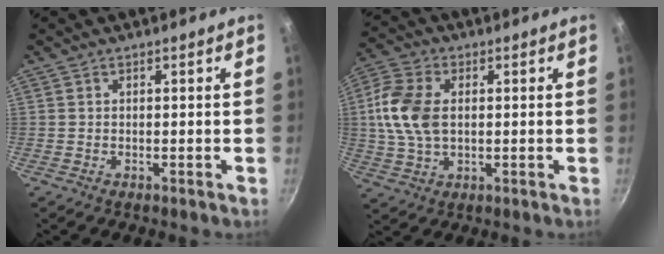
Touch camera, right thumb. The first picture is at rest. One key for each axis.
{"total": 11.1, "fx": 1.0, "fy": 7.1, "fz": 8.5, "tx": -0.167, "ty": 0.009, "tz": 0.012}